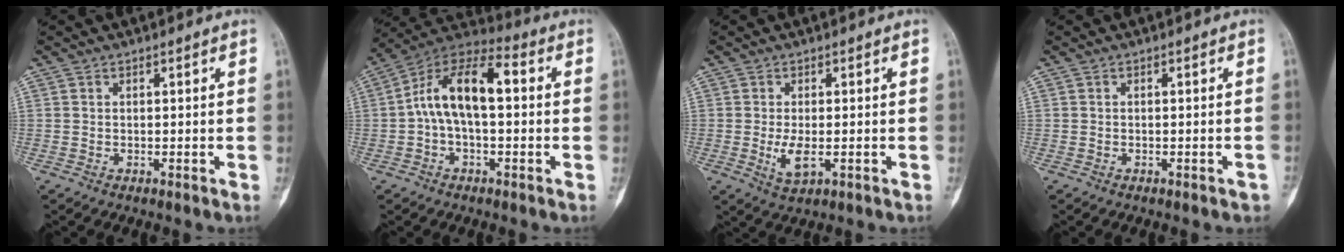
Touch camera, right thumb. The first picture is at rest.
{"total": 13.4, "force": [0.7, 6.7, 11.6], "torque": [-0.203, 0.048, 0.000]}
{"total": 4.1, "force": [-0.8, 1.6, 3.7], "torque": [-0.077, -0.011, -0.010]}
{"total": 1.3, "force": [-0.8, 0.4, 0.9], "torque": [-0.016, 0.008, -0.005]}